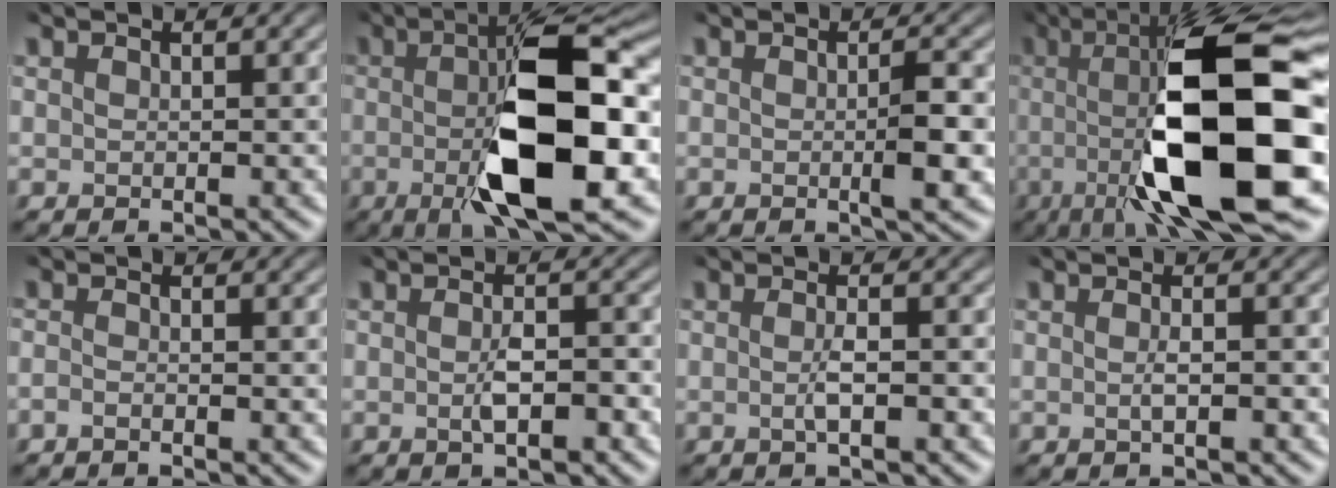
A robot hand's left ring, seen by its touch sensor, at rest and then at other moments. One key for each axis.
{"total": 12.1, "fx": -1.7, "fy": 3.6, "fz": 11.5, "tx": -0.172, "ty": -0.003, "tz": -0.032}
{"total": 3.0, "fx": -0.7, "fy": 0.6, "fz": 2.8, "tx": -0.043, "ty": -0.002, "tz": -0.006}
{"total": 14.8, "fx": -1.9, "fy": 3.7, "fz": 14.2, "tx": -0.194, "ty": 0.001, "tz": -0.041}
{"total": 1.4, "fx": -1.0, "fy": 0.4, "fz": 0.9, "tx": -0.012, "ty": -0.002, "tz": -0.023}
{"total": 2.5, "fx": -1.3, "fy": 0.9, "fz": 2.0, "tx": -0.036, "ty": -0.004, "tz": -0.016}
{"total": 1.8, "fx": -1.1, "fy": 0.4, "fz": 1.4, "tx": -0.024, "ty": -0.003, "tz": -0.016}
{"total": 1.6, "fx": -0.5, "fy": 0.6, "fz": 1.4, "tx": -0.013, "ty": -0.006, "tz": -0.015}